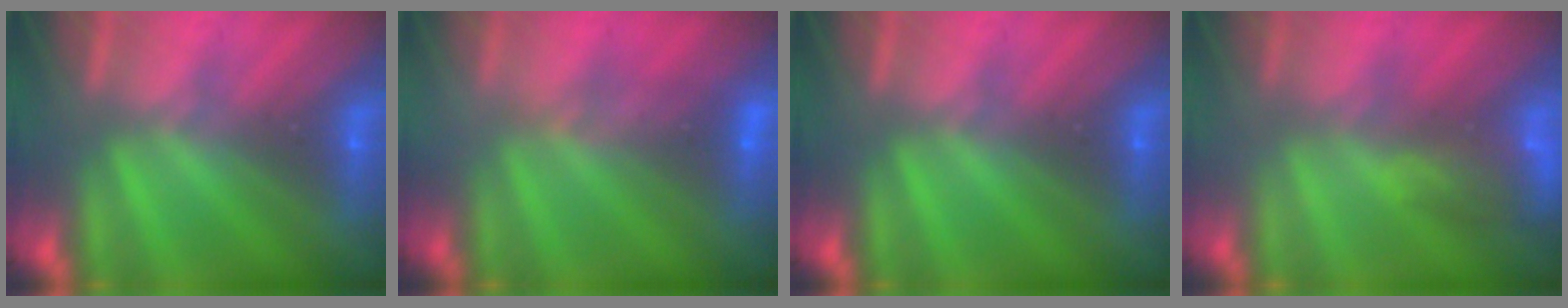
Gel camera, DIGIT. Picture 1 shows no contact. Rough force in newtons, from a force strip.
{"total": 4.4}
{"total": 0.0}
{"total": 8.8}